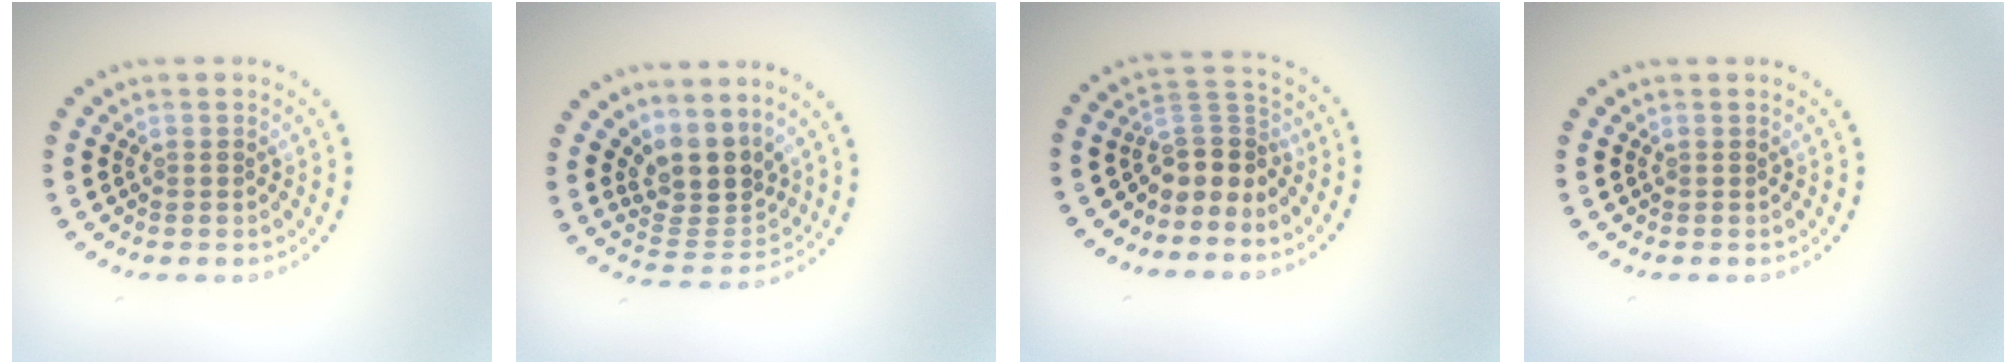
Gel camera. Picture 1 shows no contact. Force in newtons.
{"total": 4.0, "press": 3.2, "slide": 2.5}
{"total": 3.3, "press": 2.4, "slide": 2.3}
{"total": 0.0}